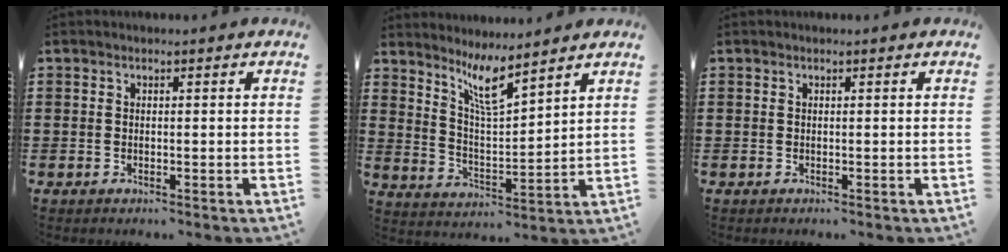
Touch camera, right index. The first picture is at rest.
{"total": 6.8, "force": [5.3, 0.9, 4.3], "torque": [-0.092, -0.021, 0.091]}
{"total": 0.0}